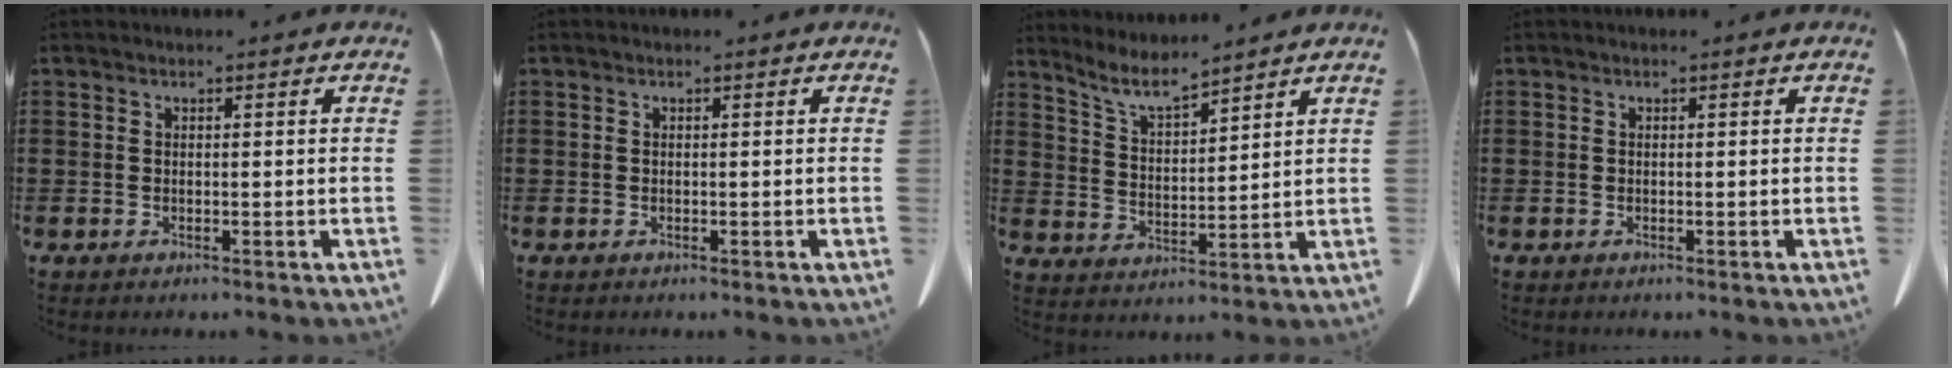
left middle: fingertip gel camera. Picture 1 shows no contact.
{"total": 0.0}
{"total": 6.3, "force": [5.7, 0.6, 2.7], "torque": [-0.072, -0.025, 0.102]}
{"total": 0.0}